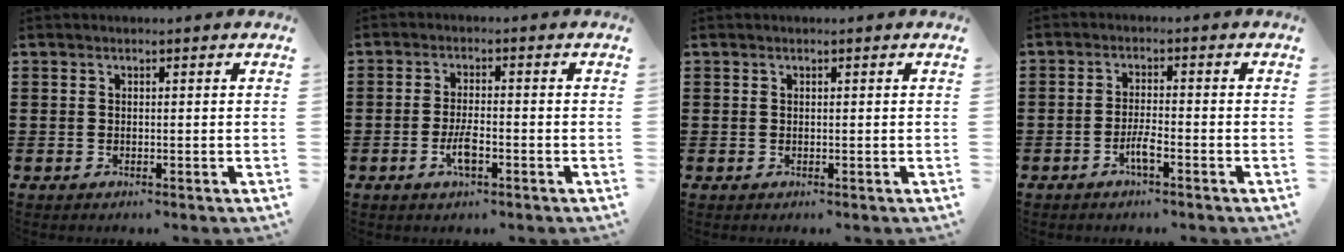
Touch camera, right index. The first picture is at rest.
{"total": 3.9, "force": [-1.5, 1.1, 3.5], "torque": [-0.073, -0.002, -0.031]}
{"total": 0.0}
{"total": 3.2, "force": [-1.7, 0.3, 2.7], "torque": [-0.063, -0.005, -0.034]}